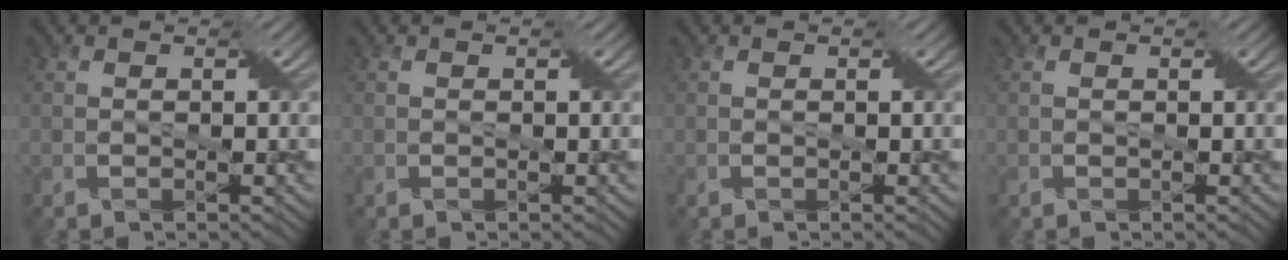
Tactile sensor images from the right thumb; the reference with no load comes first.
{"total": 0.0}
{"total": 0.0}
{"total": 0.0}